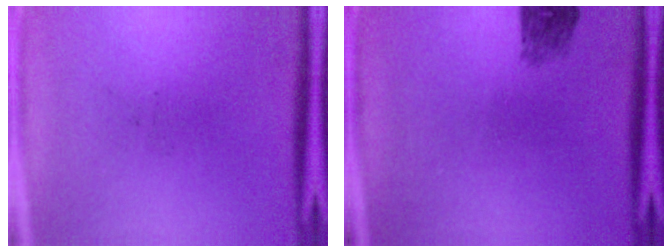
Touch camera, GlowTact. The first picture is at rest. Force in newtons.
{"total": 2.2}